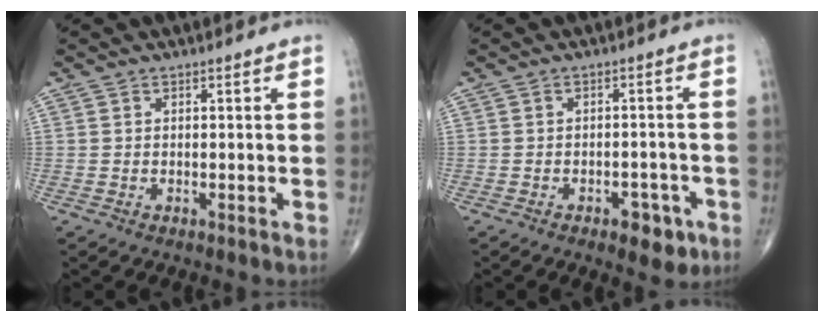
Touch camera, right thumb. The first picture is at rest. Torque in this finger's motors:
{"motor_torque": [0.53, 0.69, -0.20, -0.25, 0.08]}